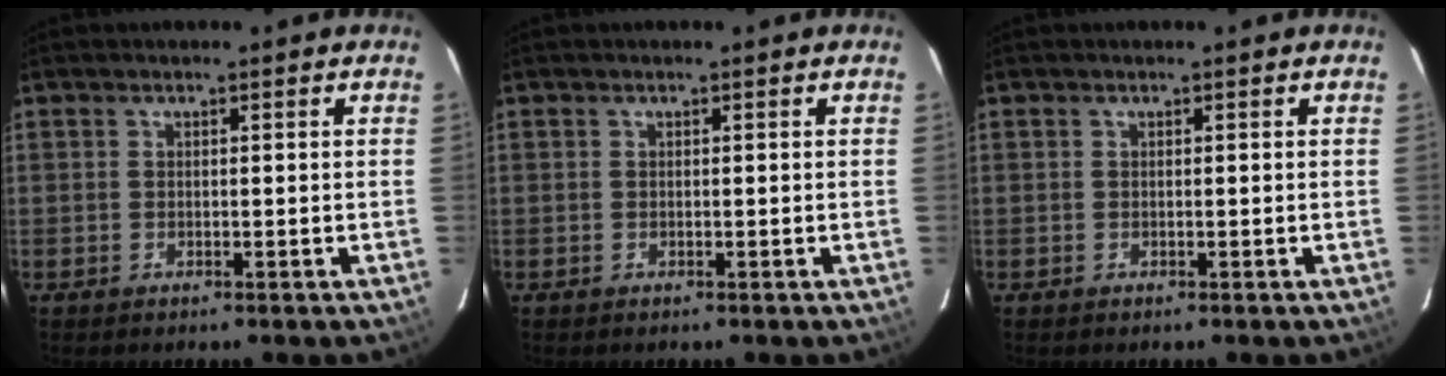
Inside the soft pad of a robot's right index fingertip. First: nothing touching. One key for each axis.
{"total": 0.0}
{"total": 0.0}